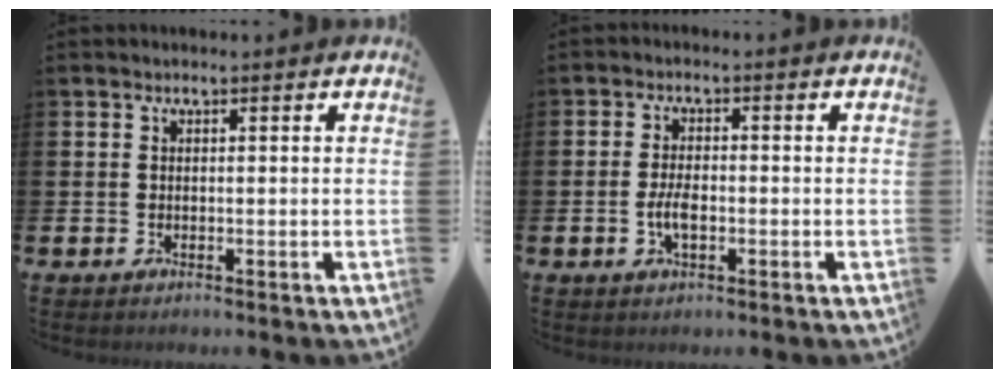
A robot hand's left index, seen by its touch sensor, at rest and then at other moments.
{"total": 3.2, "force": [-0.8, 1.3, 2.8], "torque": [-0.040, -0.003, -0.017]}